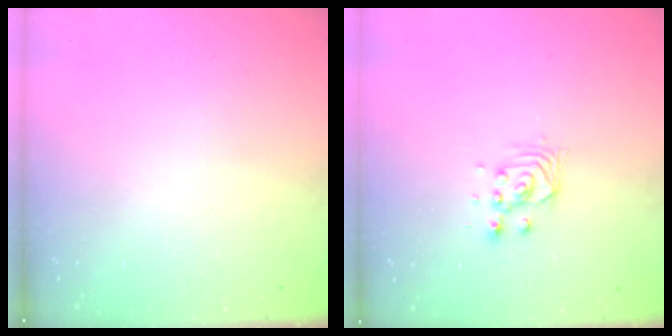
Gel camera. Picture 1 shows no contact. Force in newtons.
{"total": 2.8, "press": 2.8, "slide": 0.2}